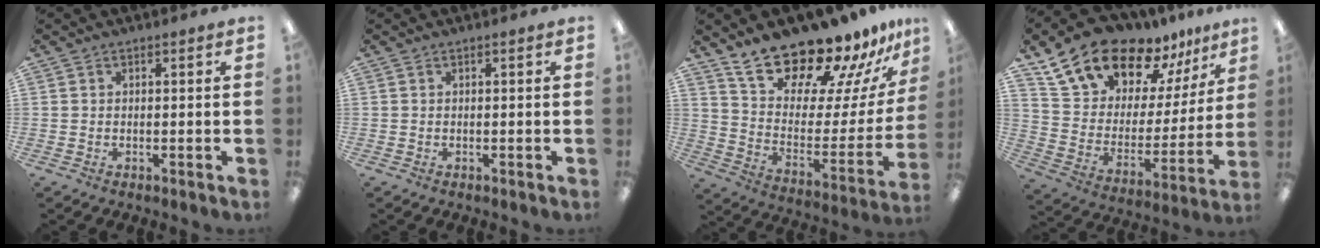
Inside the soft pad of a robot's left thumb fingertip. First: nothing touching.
{"total": 0.0}
{"total": 19.3, "force": [17.1, 5.1, 7.4], "torque": [-0.120, -0.146, 0.290]}
{"total": 19.5, "force": [15.8, 9.2, 6.7], "torque": [-0.129, -0.113, 0.284]}